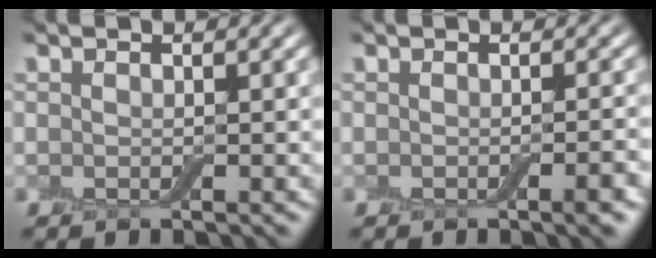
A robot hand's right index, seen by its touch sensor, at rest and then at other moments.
{"total": 1.8, "force": [-0.7, 0.3, 1.6], "torque": [-0.016, 0.002, -0.010]}